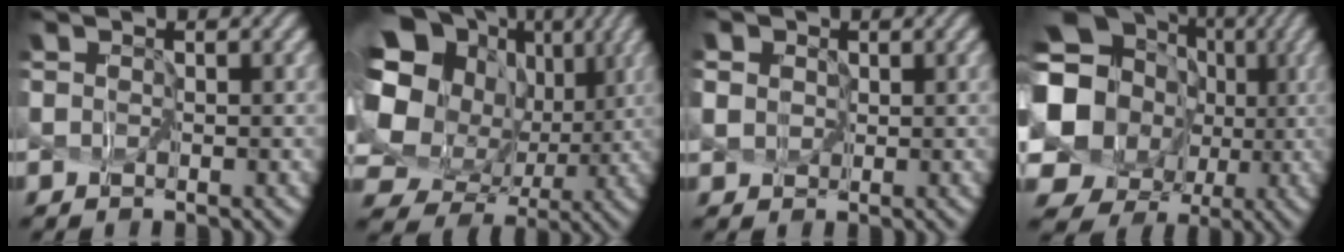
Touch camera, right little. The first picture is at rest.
{"total": 16.3, "force": [1.8, 13.0, 9.7], "torque": [-0.221, -0.017, 0.059]}
{"total": 6.9, "force": [3.0, 5.5, 2.9], "torque": [-0.081, 0.028, 0.032]}
{"total": 16.2, "force": [1.0, 14.0, 8.0], "torque": [-0.179, -0.025, 0.009]}